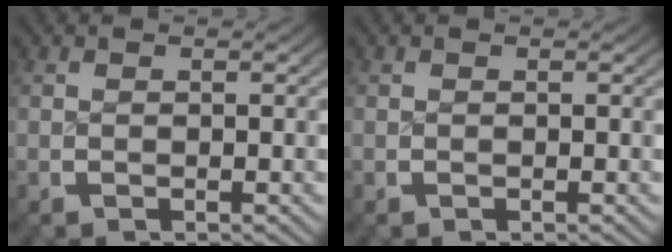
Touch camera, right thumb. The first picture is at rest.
{"total": 0.0}